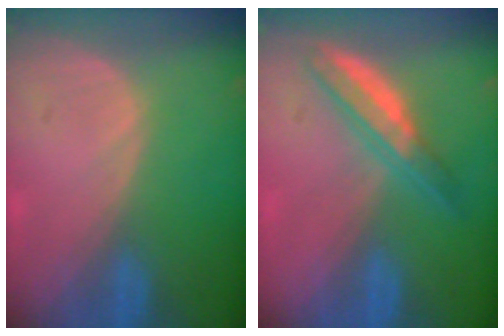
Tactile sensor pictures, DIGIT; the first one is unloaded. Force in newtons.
{"total": 5.2, "press": 5.1, "slide": 0.9}